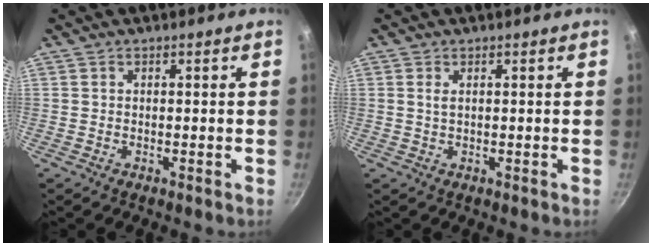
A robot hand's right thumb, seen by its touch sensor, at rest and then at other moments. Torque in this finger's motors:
{"motor_torque": [-0.10, 0.10, 0.49, 0.03, 0.02]}